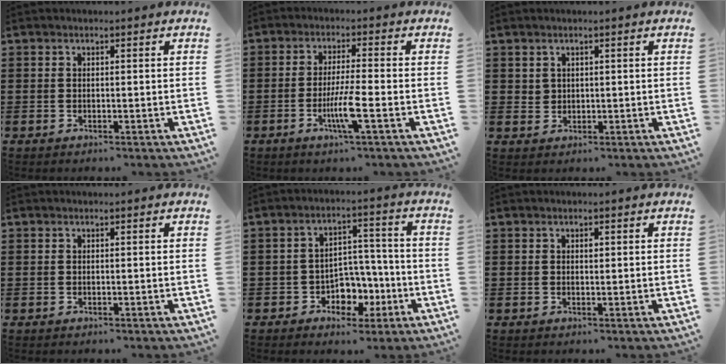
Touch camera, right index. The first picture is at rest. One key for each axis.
{"total": 6.2, "fx": -2.3, "fy": 0.1, "fz": 5.7, "tx": -0.115, "ty": -0.020, "tz": -0.044}
{"total": 1.4, "fx": 0.9, "fy": 1.1, "fz": 0.3, "tx": -0.008, "ty": 0.003, "tz": 0.018}
{"total": 0.0}
{"total": 5.9, "fx": -2.4, "fy": 4.8, "fz": 2.5, "tx": -0.042, "ty": 0.015, "tz": -0.041}
{"total": 0.8, "fx": 0.3, "fy": 0.5, "fz": 0.5, "tx": -0.012, "ty": 0.001, "tz": 0.006}